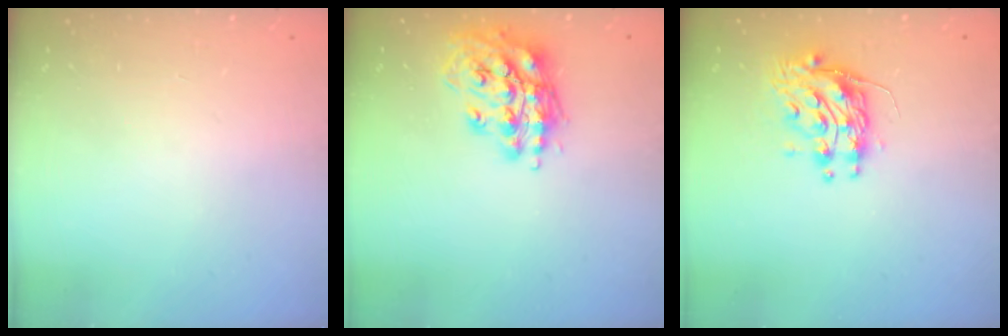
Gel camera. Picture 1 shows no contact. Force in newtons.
{"total": 14.9, "press": 14.9, "slide": 1.6}
{"total": 10.0, "press": 9.9, "slide": 0.8}